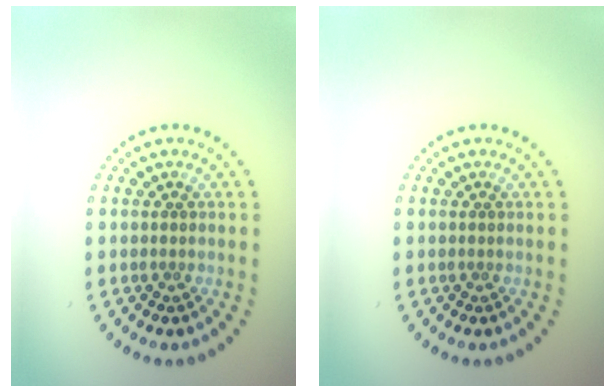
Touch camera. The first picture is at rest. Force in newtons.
{"total": 0.0}